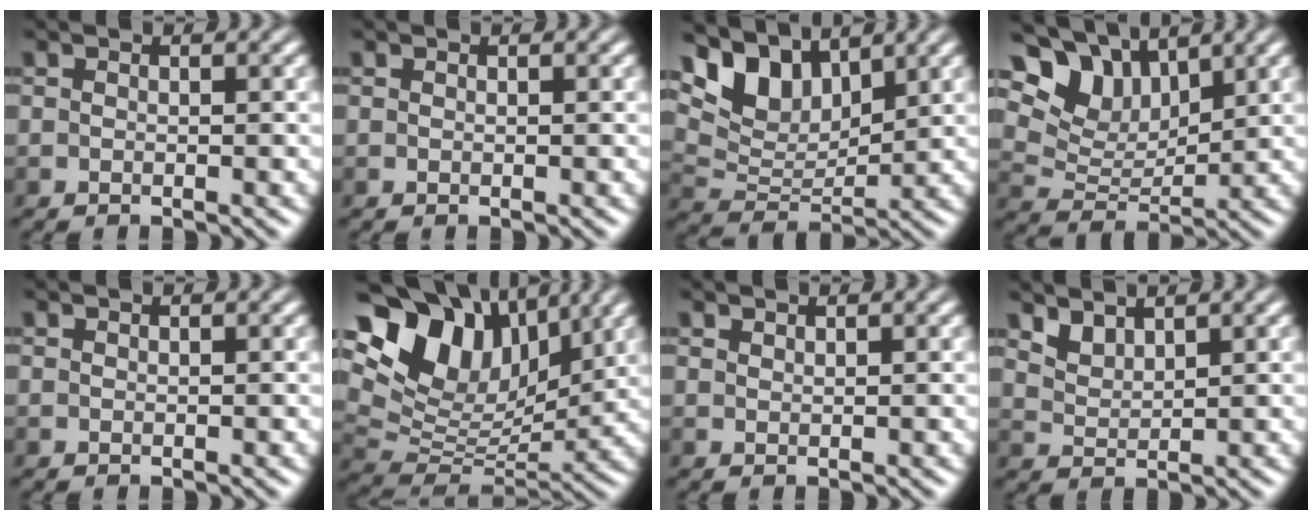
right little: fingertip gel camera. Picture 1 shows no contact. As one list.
[{"total": 0.0}, {"total": 6.7, "force": [4.6, 3.2, 3.6], "torque": [-0.071, 0.000, 0.087]}, {"total": 7.8, "force": [5.4, 4.1, 3.9], "torque": [-0.081, 0.003, 0.096]}, {"total": 0.0}, {"total": 12.5, "force": [6.3, 7.6, 7.7], "torque": [-0.150, 0.032, 0.113]}, {"total": 0.6, "force": [0.6, 0.2, 0.0], "torque": [0.000, 0.002, 0.012]}, {"total": 1.8, "force": [1.7, 0.5, 0.4], "torque": [-0.016, -0.008, 0.045]}]